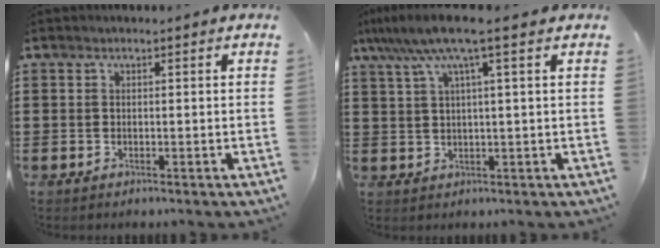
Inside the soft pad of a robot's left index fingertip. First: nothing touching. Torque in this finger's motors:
{"motor_torque": [0.85, 0.92, 0.50, 0.14]}